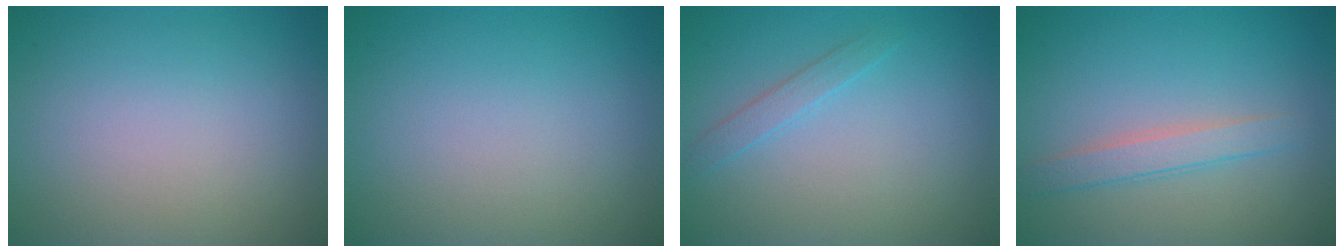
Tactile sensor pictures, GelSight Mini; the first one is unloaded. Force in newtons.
{"total": 0.0}
{"total": 1.3, "press": 1.3, "slide": 0.0}
{"total": 2.3, "press": 2.2, "slide": 0.1}